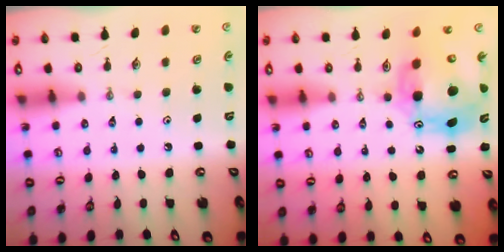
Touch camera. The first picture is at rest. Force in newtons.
{"total": 13.8, "press": 13.8, "slide": 1.2}